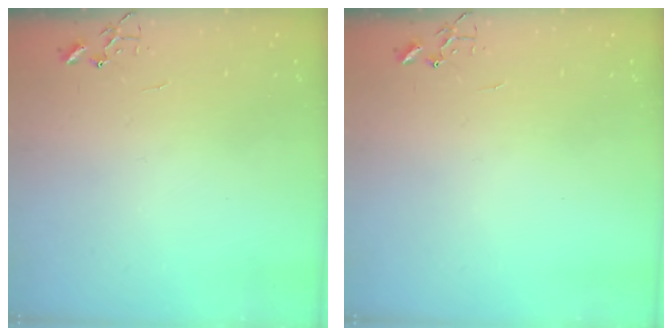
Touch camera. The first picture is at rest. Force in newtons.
{"total": 0.0}